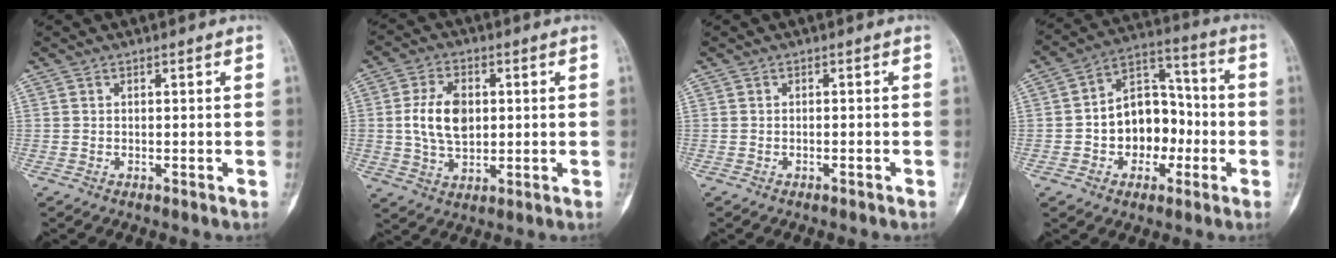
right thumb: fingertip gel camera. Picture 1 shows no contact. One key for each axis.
{"total": 9.7, "fx": 0.9, "fy": 6.2, "fz": 7.4, "tx": -0.128, "ty": 0.000, "tz": 0.021}
{"total": 0.5, "fx": -0.4, "fy": 0.1, "fz": 0.3, "tx": -0.012, "ty": 0.009, "tz": -0.005}
{"total": 13.7, "fx": -2.5, "fy": 10.0, "fz": 9.0, "tx": -0.084, "ty": 0.050, "tz": -0.045}